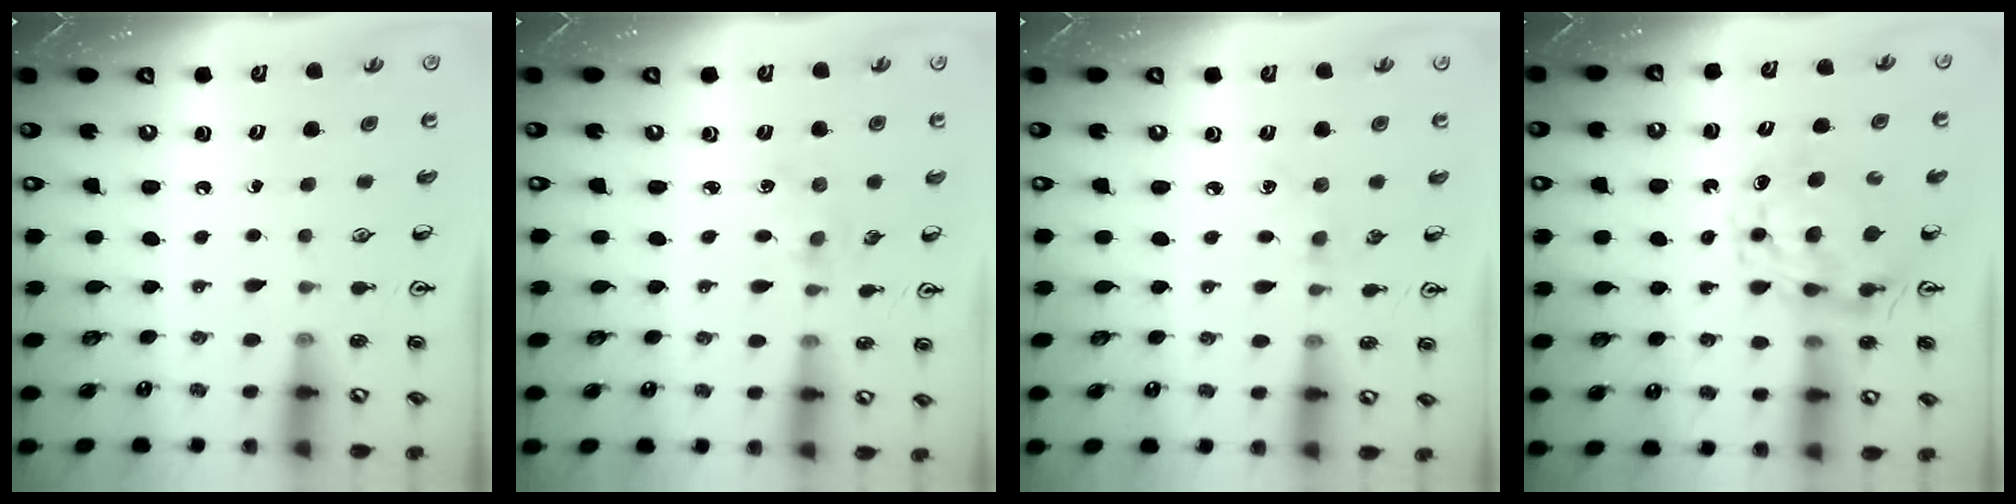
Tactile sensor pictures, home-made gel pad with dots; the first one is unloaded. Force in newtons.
{"total": 2.9, "press": 2.8, "slide": 0.4}
{"total": 5.4, "press": 5.4, "slide": 0.7}
{"total": 9.5, "press": 9.5, "slide": 1.0}